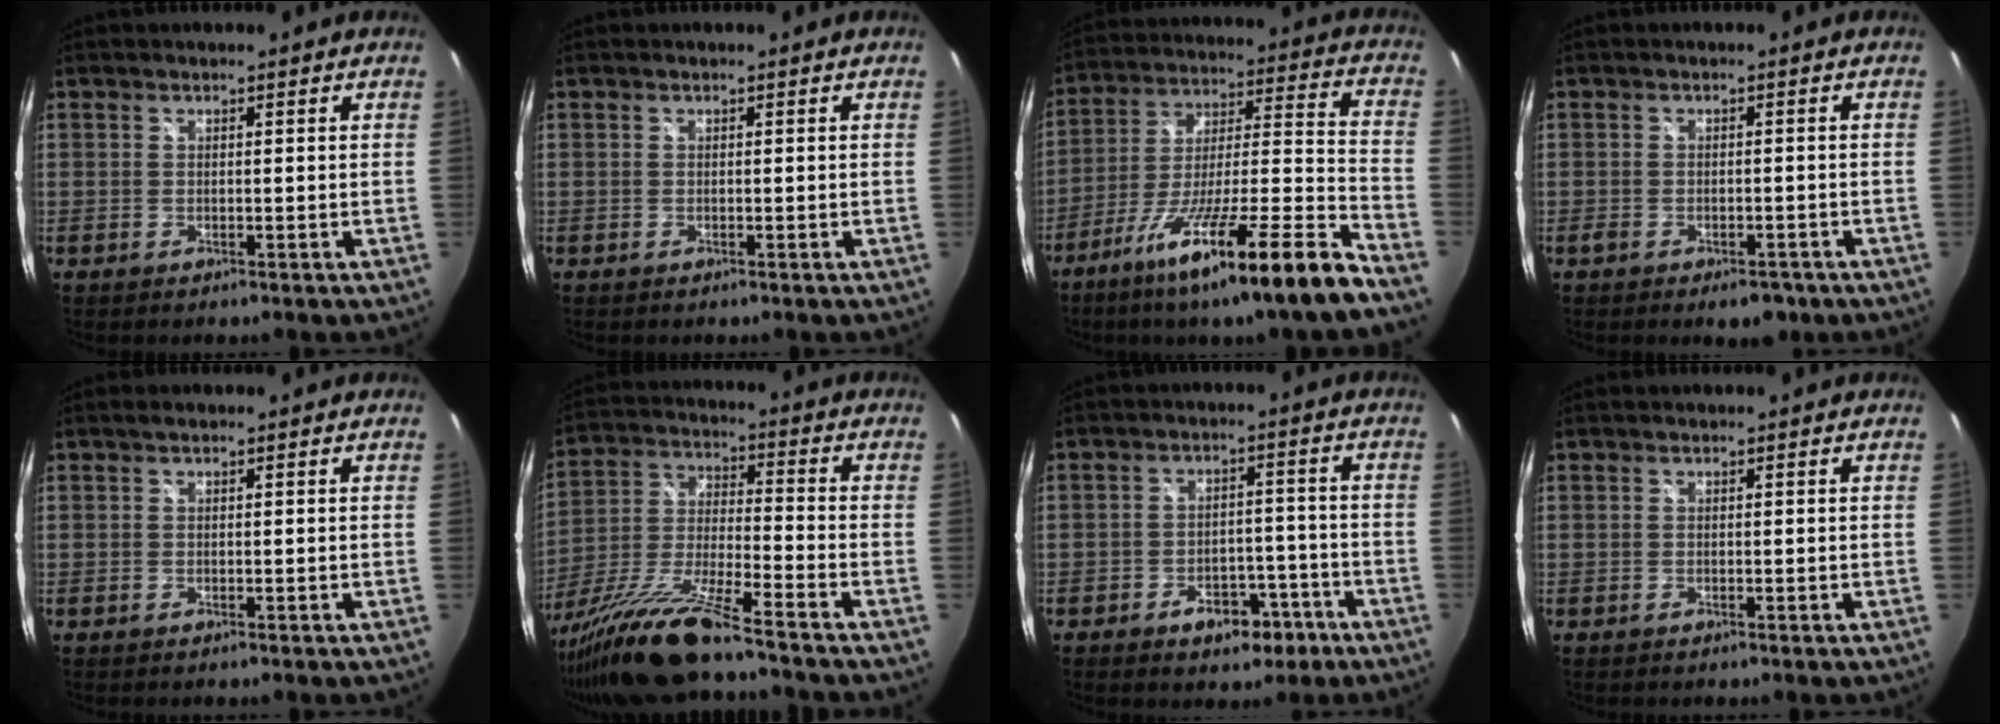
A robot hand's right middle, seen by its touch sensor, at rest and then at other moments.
{"total": 0.0}
{"total": 21.9, "force": [-15.6, -1.3, 15.3], "torque": [-0.240, -0.041, -0.253]}
{"total": 5.2, "force": [-3.5, 2.6, 2.9], "torque": [-0.050, -0.004, -0.046]}
{"total": 0.5, "force": [0.2, 0.2, 0.4], "torque": [-0.009, 0.002, 0.001]}
{"total": 16.8, "force": [-13.9, -0.7, 9.3], "torque": [-0.193, -0.036, -0.260]}
{"total": 7.6, "force": [-4.8, 4.4, 4.0], "torque": [-0.071, 0.014, -0.053]}
{"total": 0.0}